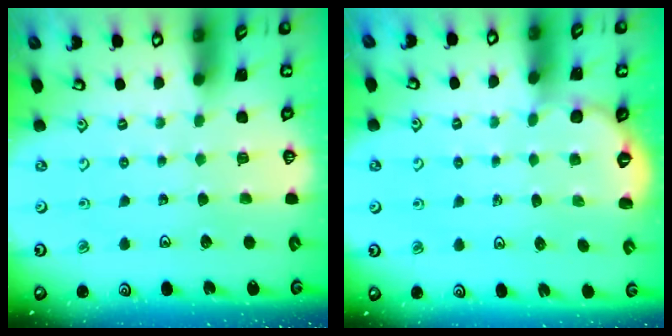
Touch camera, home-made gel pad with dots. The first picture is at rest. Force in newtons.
{"total": 2.9, "press": 2.8, "slide": 0.9}